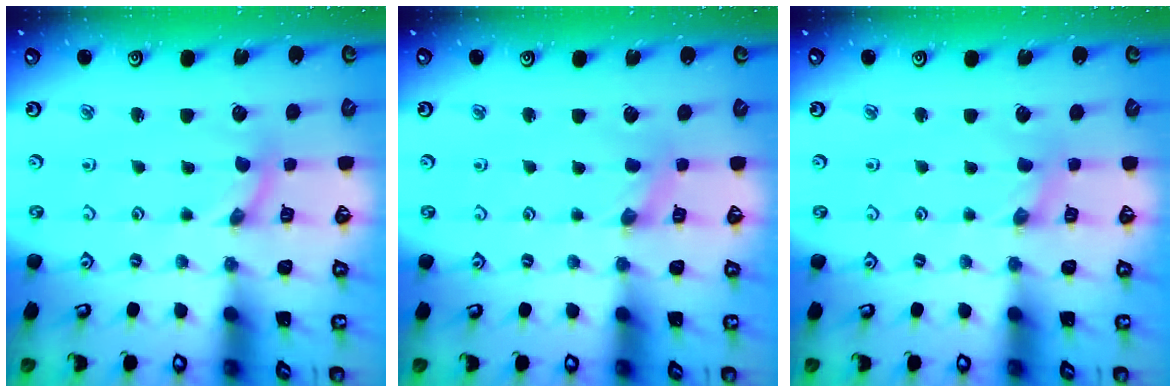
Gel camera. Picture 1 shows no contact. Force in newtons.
{"total": 0.0}
{"total": 0.0}